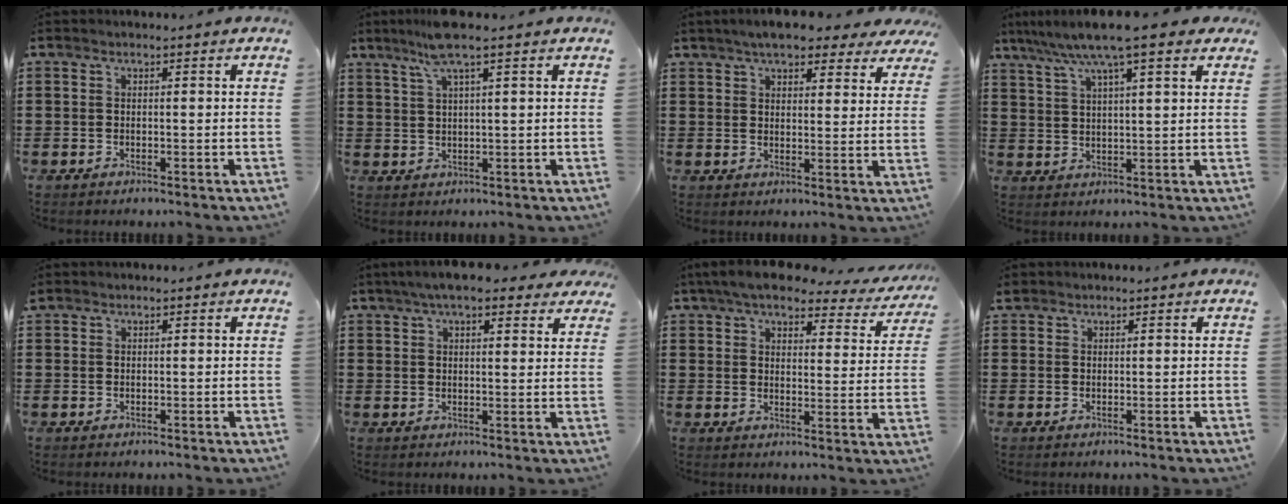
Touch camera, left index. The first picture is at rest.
{"total": 5.8, "force": [3.6, 0.2, 4.6], "torque": [-0.097, 0.007, 0.063]}
{"total": 5.9, "force": [5.1, 1.5, 2.6], "torque": [-0.060, -0.004, 0.092]}
{"total": 9.4, "force": [7.0, 1.4, 6.2], "torque": [-0.138, -0.011, 0.123]}
{"total": 0.5, "force": [0.4, 0.3, 0.1], "torque": [-0.004, 0.001, 0.009]}
{"total": 6.3, "force": [5.0, 1.4, 3.6], "torque": [-0.076, -0.001, 0.089]}
{"total": 6.1, "force": [5.3, 1.2, 2.8], "torque": [-0.078, -0.019, 0.090]}
{"total": 1.2, "force": [1.0, 0.5, 0.2], "torque": [-0.007, 0.003, 0.020]}